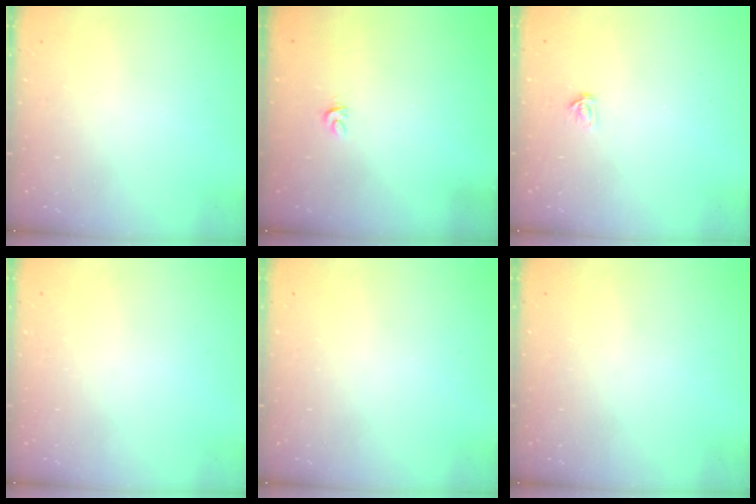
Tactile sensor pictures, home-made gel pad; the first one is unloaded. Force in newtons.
{"total": 3.9, "press": 3.9, "slide": 0.2}
{"total": 2.1, "press": 2.1, "slide": 0.2}
{"total": 0.0}
{"total": 0.0}
{"total": 0.0}